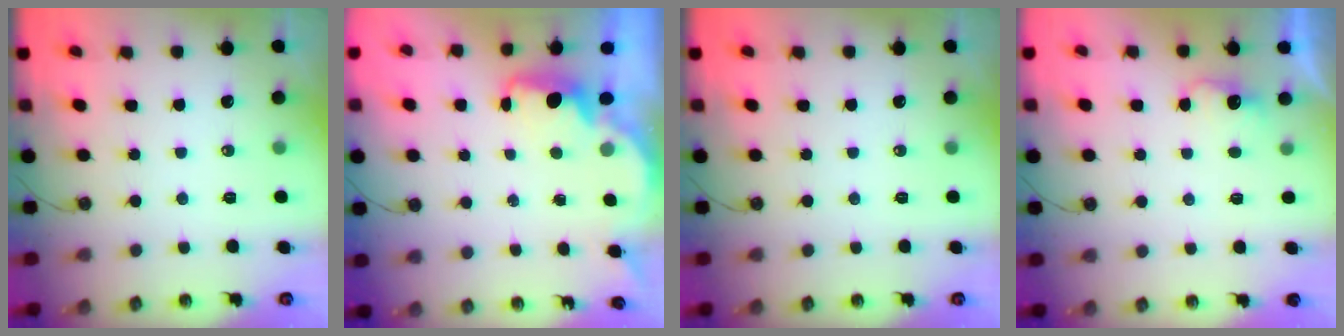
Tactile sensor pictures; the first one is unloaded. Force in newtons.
{"total": 1.9, "press": 1.8, "slide": 0.7}
{"total": 0.0}
{"total": 2.8, "press": 2.7, "slide": 0.8}